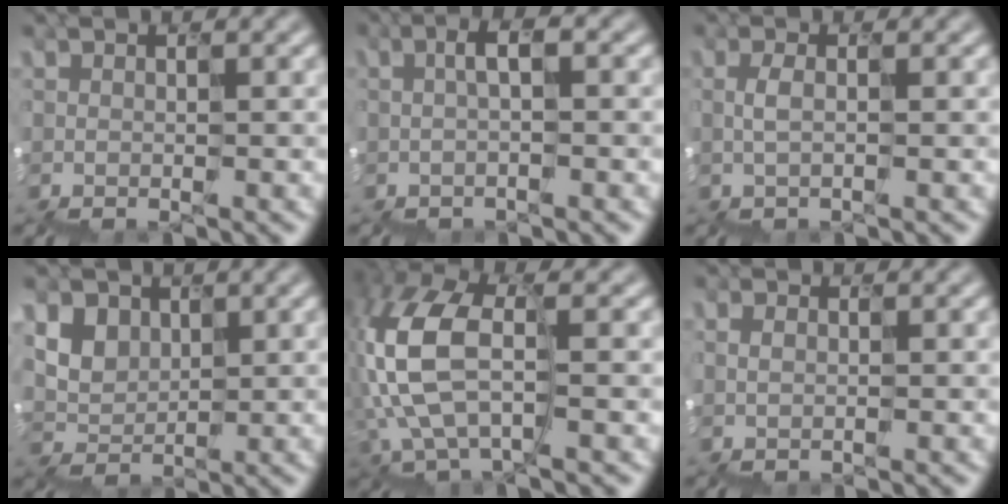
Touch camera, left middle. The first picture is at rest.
{"total": 0.5, "force": [0.2, 0.0, 0.5], "torque": [-0.027, 0.008, -0.002]}
{"total": 0.8, "force": [0.1, -0.4, -0.7], "torque": [-0.011, 0.002, -0.005]}
{"total": 3.2, "force": [2.3, 1.8, -1.4], "torque": [-0.011, 0.010, 0.039]}
{"total": 5.1, "force": [-0.2, 2.6, 4.4], "torque": [-0.154, 0.011, -0.015]}
{"total": 1.3, "force": [0.0, -0.5, -1.2], "torque": [0.006, 0.000, 0.002]}